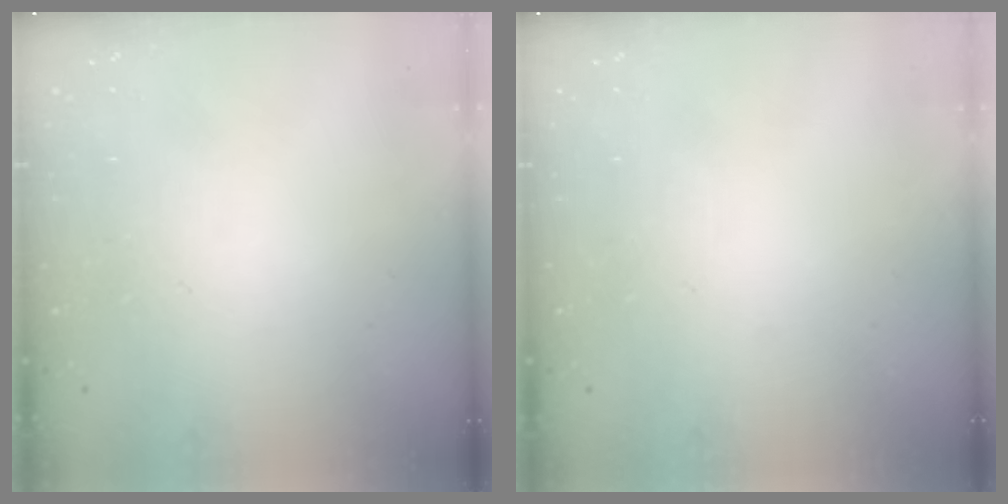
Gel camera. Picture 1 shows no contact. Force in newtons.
{"total": 0.0}